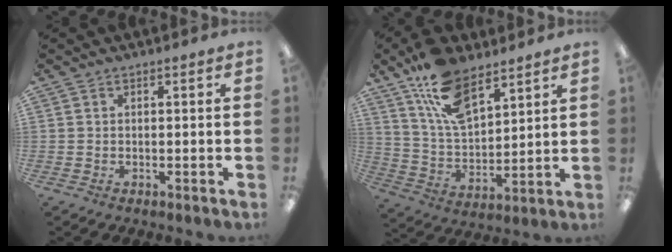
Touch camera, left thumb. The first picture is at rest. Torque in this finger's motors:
{"motor_torque": [0.43, 0.26, 1.47, -1.30, 0.32]}